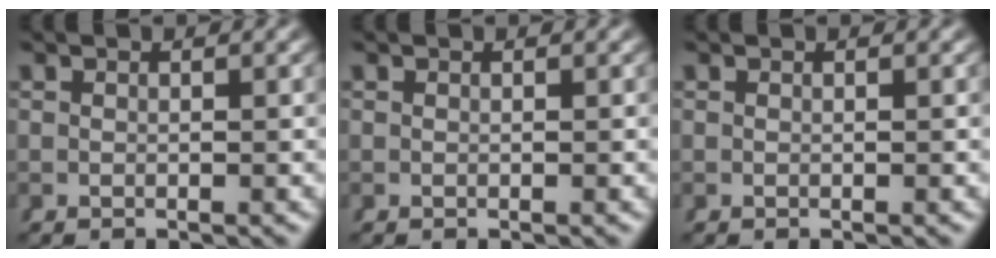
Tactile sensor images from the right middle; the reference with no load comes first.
{"total": 0.0}
{"total": 0.0}